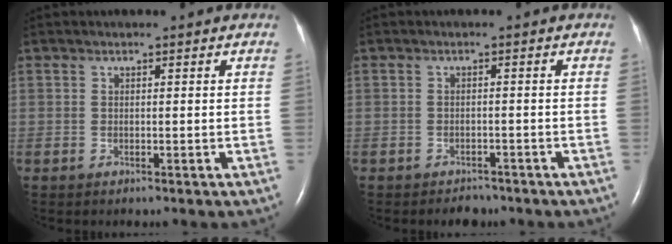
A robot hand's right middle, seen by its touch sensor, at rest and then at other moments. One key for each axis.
{"total": 2.2, "fx": -1.8, "fy": 1.0, "fz": 0.4, "tx": -0.014, "ty": 0.000, "tz": -0.024}